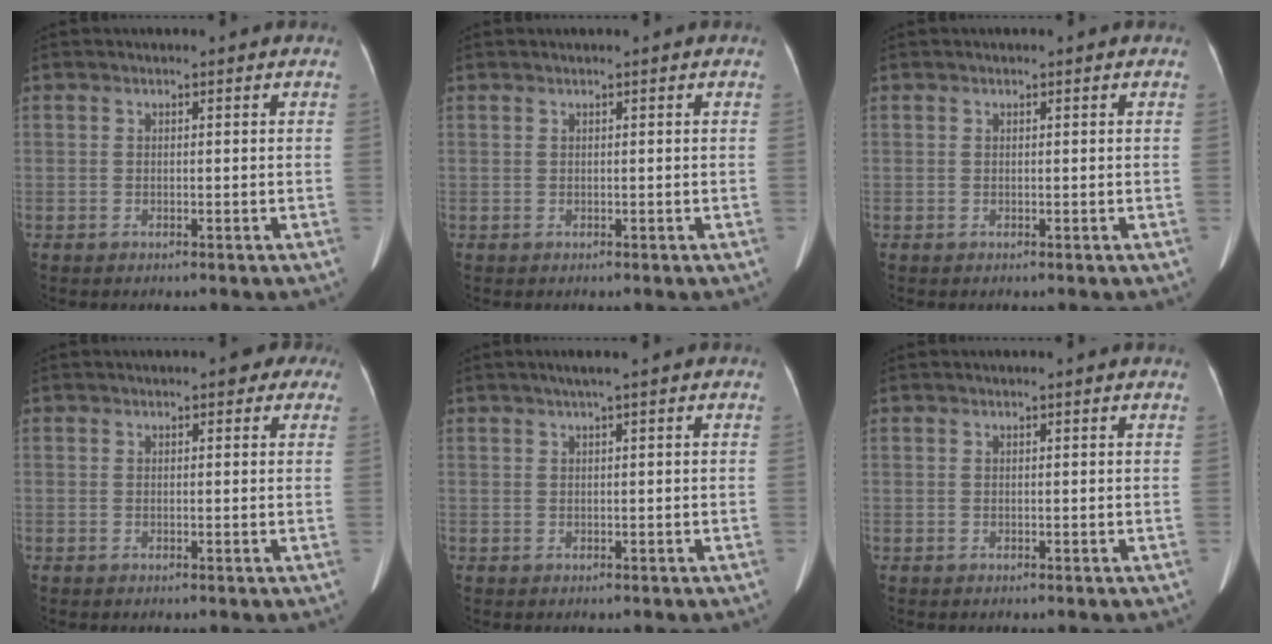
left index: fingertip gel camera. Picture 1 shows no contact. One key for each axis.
{"total": 0.6, "fx": 0.5, "fy": -0.1, "fz": 0.3, "tx": -0.009, "ty": 0.007, "tz": 0.011}
{"total": 0.0}
{"total": 4.0, "fx": 2.8, "fy": 2.0, "fz": 2.2, "tx": -0.013, "ty": 0.014, "tz": 0.024}
{"total": 1.6, "fx": 1.0, "fy": -0.3, "fz": 1.3, "tx": -0.027, "ty": 0.009, "tz": 0.019}
{"total": 0.7, "fx": 0.6, "fy": -0.1, "fz": 0.3, "tx": -0.011, "ty": 0.006, "tz": 0.015}